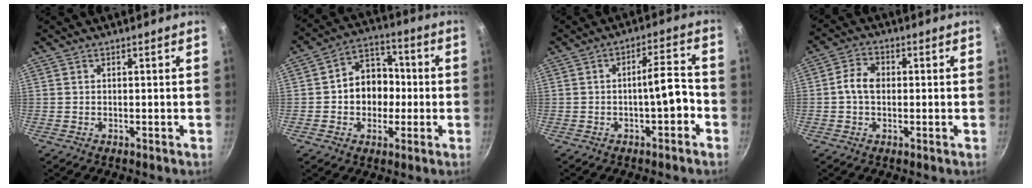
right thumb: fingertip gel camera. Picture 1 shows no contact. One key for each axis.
{"total": 11.8, "fx": -0.4, "fy": 9.5, "fz": 7.1, "tx": -0.064, "ty": 0.027, "tz": -0.019}
{"total": 6.3, "fx": -2.3, "fy": 1.9, "fz": 5.6, "tx": -0.068, "ty": 0.039, "tz": -0.030}
{"total": 5.2, "fx": 0.0, "fy": 3.7, "fz": 3.6, "tx": -0.062, "ty": 0.014, "tz": -0.012}